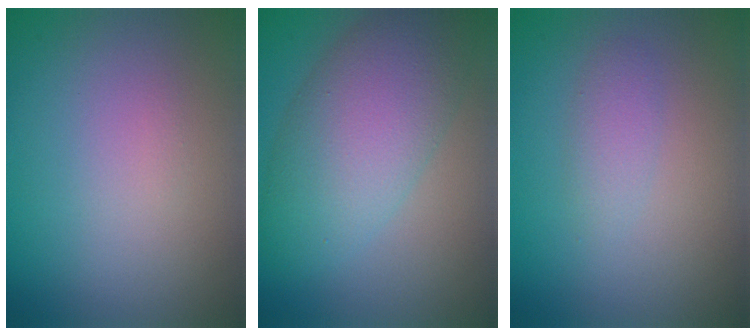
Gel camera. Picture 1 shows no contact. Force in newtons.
{"total": 7.3, "press": 7.3, "slide": 0.2}
{"total": 1.3, "press": 1.3, "slide": 0.0}